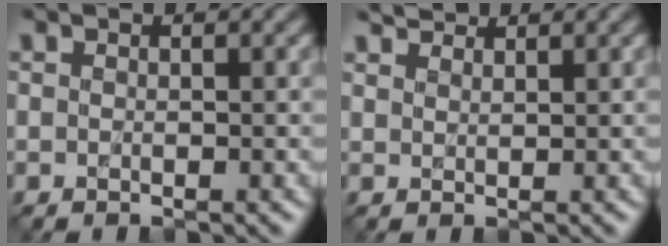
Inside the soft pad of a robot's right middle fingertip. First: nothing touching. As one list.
[{"total": 2.1, "force": [2.1, 0.0, -0.1], "torque": [0.000, 0.003, 0.034]}]